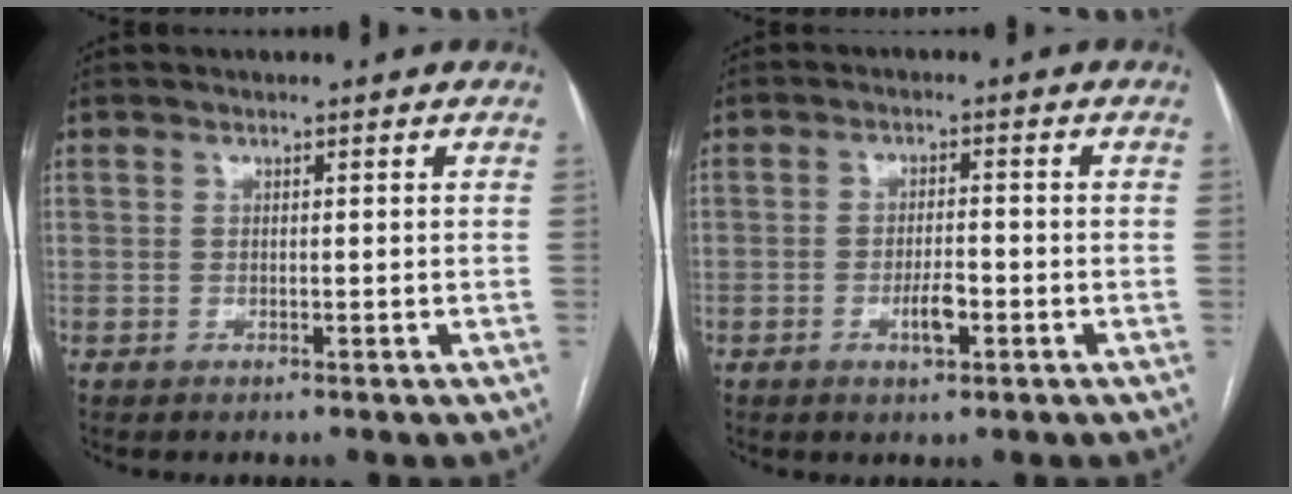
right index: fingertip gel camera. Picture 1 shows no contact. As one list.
[{"total": 3.7, "force": [-1.5, 1.1, 3.2], "torque": [-0.058, 0.002, -0.023]}]